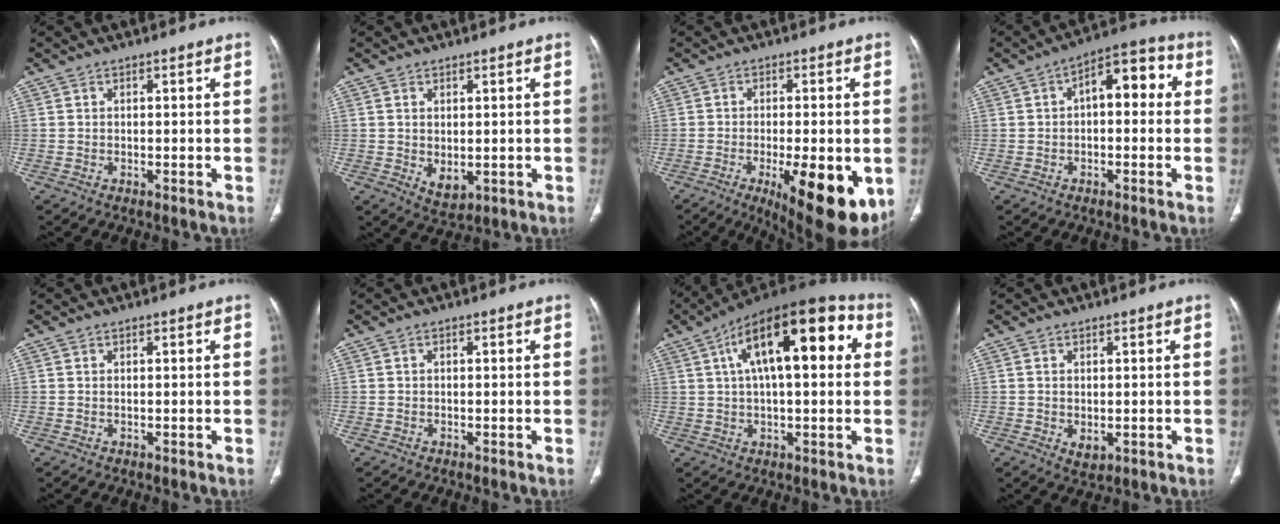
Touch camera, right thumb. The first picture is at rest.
{"total": 4.2, "force": [-0.3, 2.6, 3.3], "torque": [-0.052, -0.008, 0.009]}
{"total": 17.0, "force": [-5.7, 5.8, 14.9], "torque": [-0.169, -0.017, -0.066]}
{"total": 9.5, "force": [1.0, 5.1, 7.9], "torque": [-0.078, 0.035, 0.004]}
{"total": 0.0}
{"total": 0.0}
{"total": 21.5, "force": [5.8, 8.9, 18.7], "torque": [-0.274, 0.034, 0.081]}
{"total": 2.9, "force": [-0.3, 1.8, 2.2], "torque": [-0.037, -0.005, 0.004]}